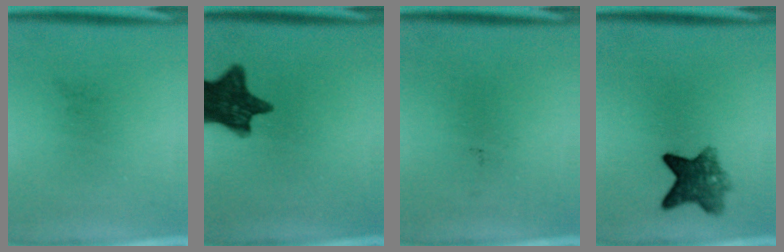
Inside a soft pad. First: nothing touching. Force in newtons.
{"total": 12.3}
{"total": 0.0}
{"total": 6.6}